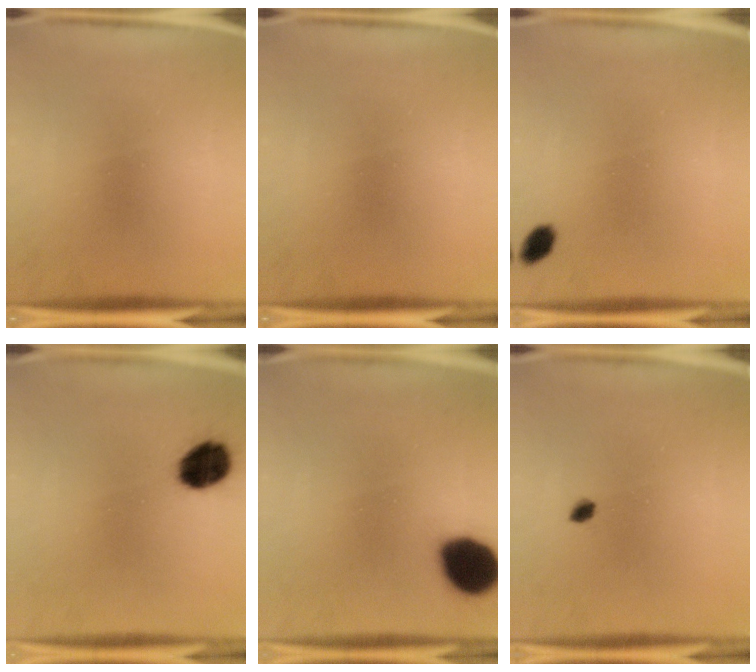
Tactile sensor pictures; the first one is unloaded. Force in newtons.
{"total": 0.0}
{"total": 2.5}
{"total": 10.4}
{"total": 13.7}
{"total": 1.5}